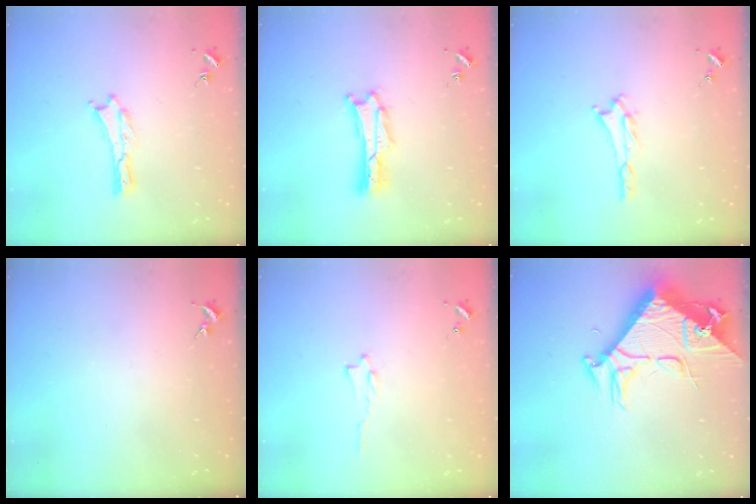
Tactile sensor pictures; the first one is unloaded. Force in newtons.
{"total": 1.4, "press": 1.3, "slide": 0.2}
{"total": 1.3, "press": 1.3, "slide": 0.2}
{"total": 0.0}
{"total": 0.6, "press": 0.6, "slide": 0.1}
{"total": 9.8, "press": 9.8, "slide": 1.1}